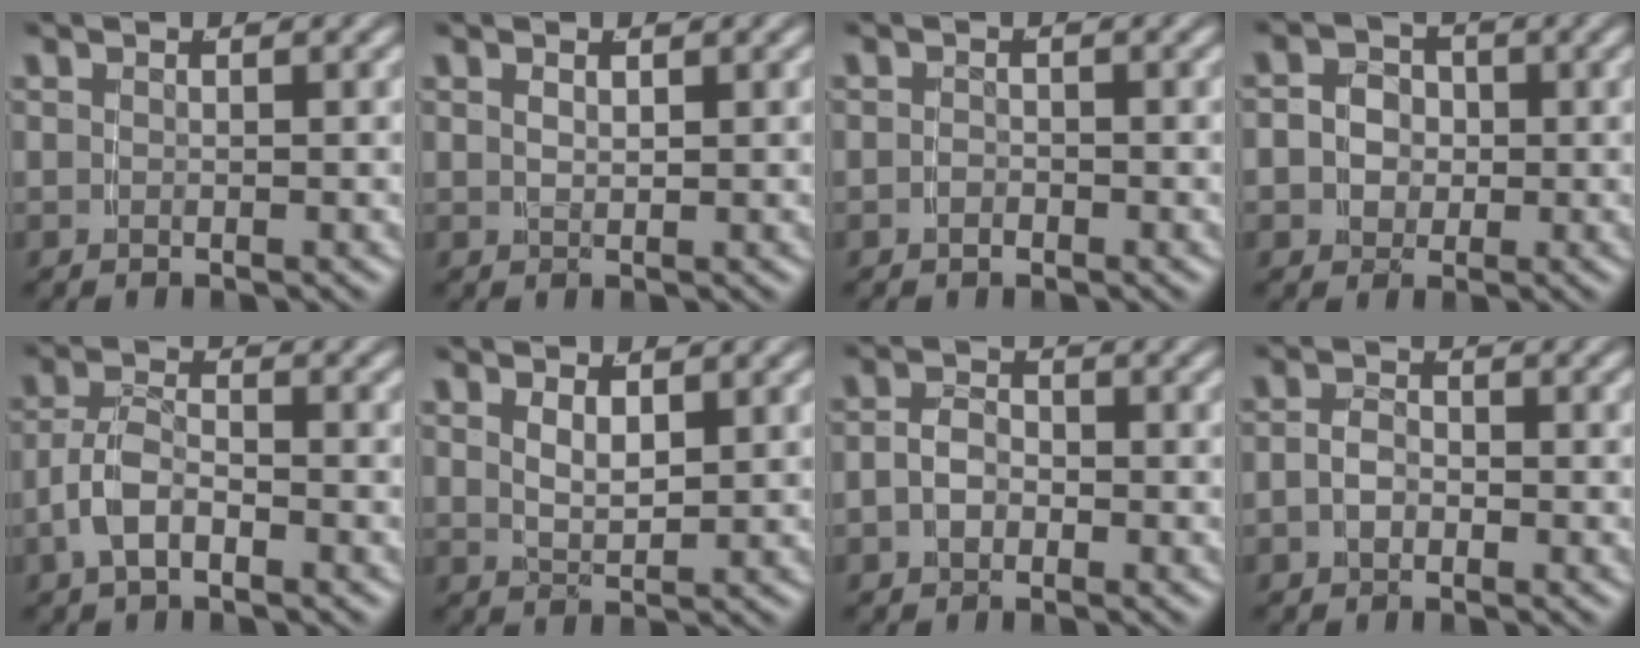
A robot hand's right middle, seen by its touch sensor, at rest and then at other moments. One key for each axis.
{"total": 0.9, "fx": 0.4, "fy": 0.0, "fz": 0.8, "tx": -0.012, "ty": -0.006, "tz": 0.017}
{"total": 0.7, "fx": -0.7, "fy": 0.2, "fz": 0.1, "tx": -0.008, "ty": -0.008, "tz": -0.009}
{"total": 5.6, "fx": -0.5, "fy": 5.1, "fz": 2.2, "tx": -0.061, "ty": -0.024, "tz": -0.006}
{"total": 3.4, "fx": -1.6, "fy": 1.8, "fz": 2.4, "tx": -0.052, "ty": -0.008, "tz": -0.026}
{"total": 2.2, "fx": 0.8, "fy": 0.8, "fz": 1.9, "tx": -0.031, "ty": -0.010, "tz": 0.026}
{"total": 2.8, "fx": -1.0, "fy": 2.1, "fz": 1.5, "tx": -0.038, "ty": -0.010, "tz": -0.014}
{"total": 2.0, "fx": -0.9, "fy": 1.4, "fz": 1.1, "tx": -0.031, "ty": -0.009, "tz": -0.013}